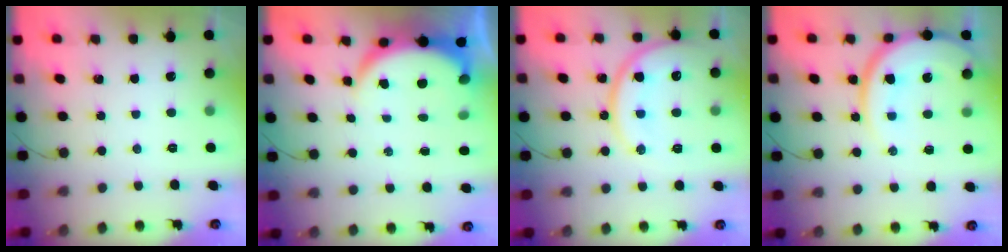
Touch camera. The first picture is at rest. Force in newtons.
{"total": 6.2, "press": 6.1, "slide": 0.5}
{"total": 15.1, "press": 15.0, "slide": 1.5}
{"total": 14.9, "press": 14.9, "slide": 1.3}